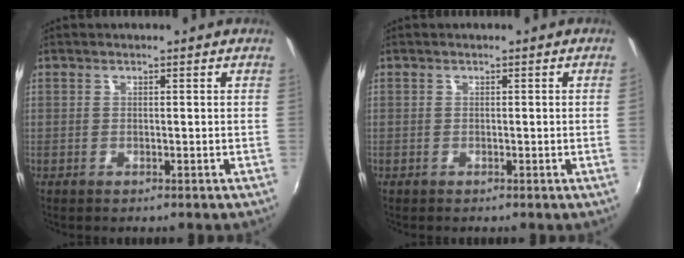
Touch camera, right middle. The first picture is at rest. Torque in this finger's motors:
{"motor_torque": [0.84, -0.74, -0.11, -0.21]}